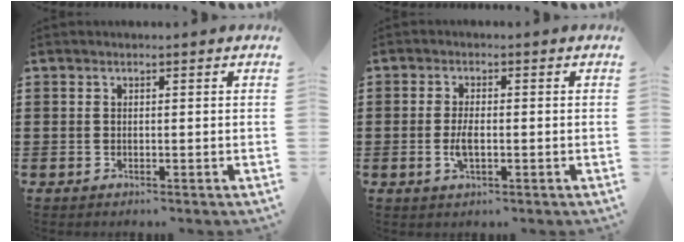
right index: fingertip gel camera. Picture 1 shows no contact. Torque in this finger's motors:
{"motor_torque": [2.14, 0.00, 0.11, 0.03]}